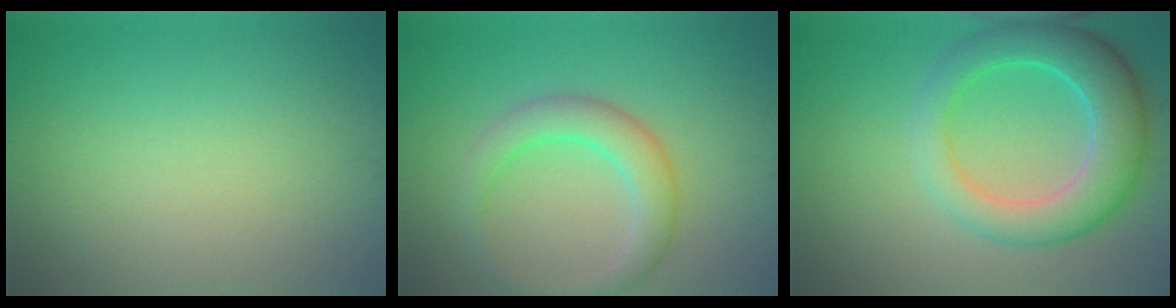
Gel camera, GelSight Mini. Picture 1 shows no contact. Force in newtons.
{"total": 4.0, "press": 4.0, "slide": 0.3}
{"total": 6.9, "press": 6.8, "slide": 0.5}